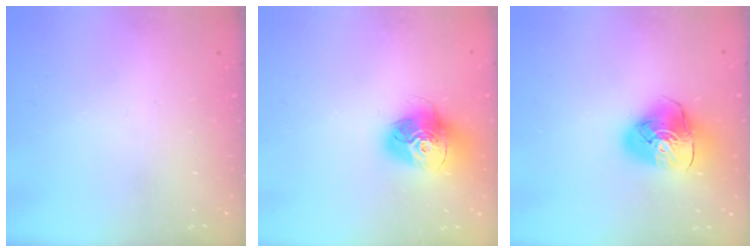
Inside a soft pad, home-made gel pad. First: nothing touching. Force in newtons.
{"total": 15.7, "press": 15.7, "slide": 1.4}
{"total": 12.7, "press": 12.6, "slide": 1.7}